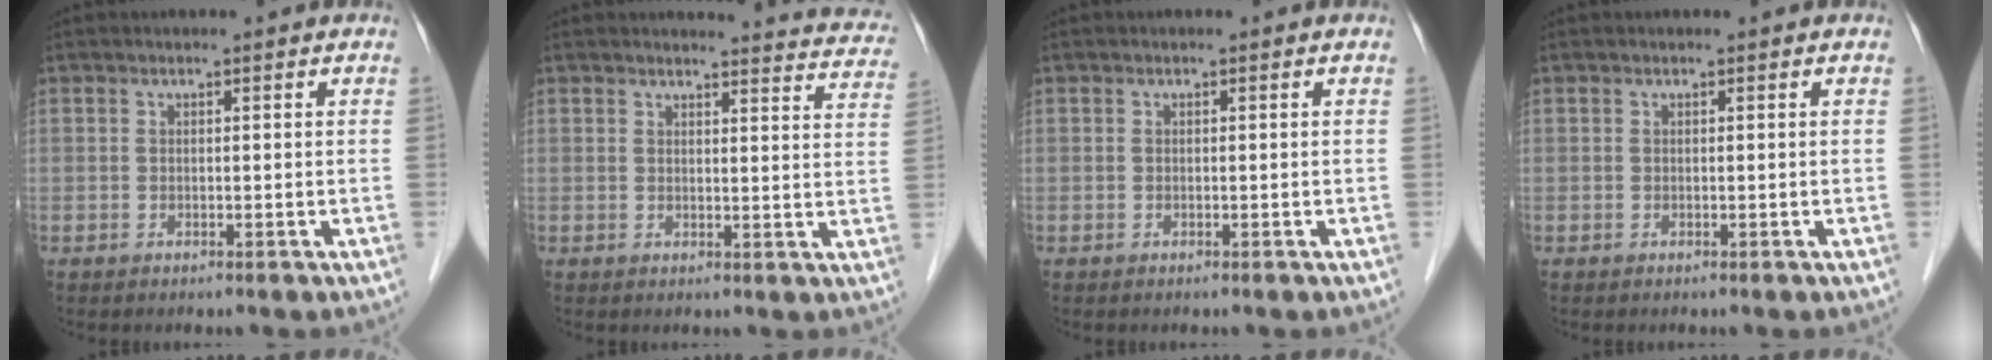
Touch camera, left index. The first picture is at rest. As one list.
[{"total": 13.1, "force": [12.9, 1.5, 1.6], "torque": [0.017, -0.067, 0.106]}, {"total": 0.0}, {"total": 0.0}]